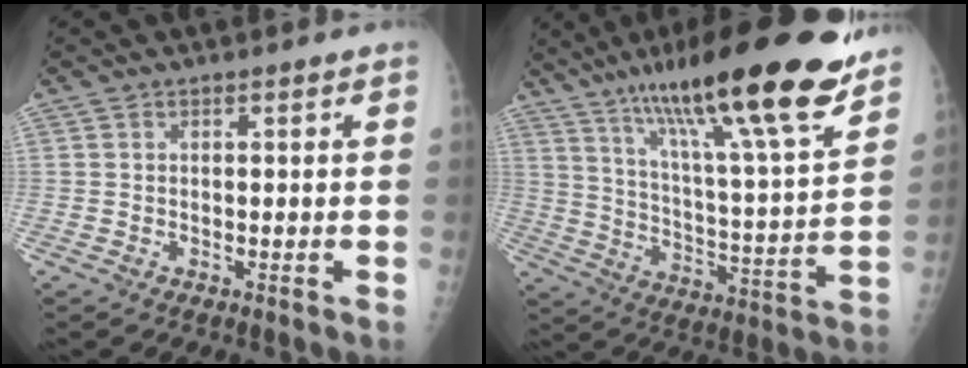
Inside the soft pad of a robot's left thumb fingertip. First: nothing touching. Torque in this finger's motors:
{"motor_torque": [0.67, 0.42, 1.34, -1.44, 0.41]}